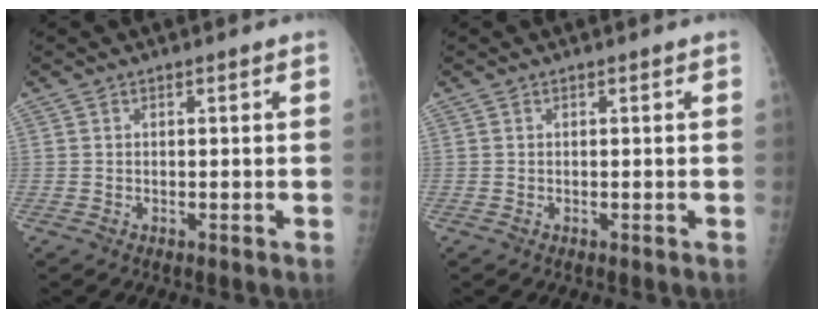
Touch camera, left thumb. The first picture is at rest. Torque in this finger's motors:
{"motor_torque": [0.00, 0.00, 0.00, 0.00, 0.00]}